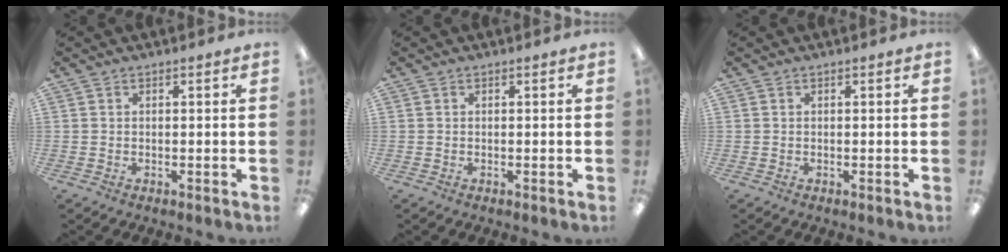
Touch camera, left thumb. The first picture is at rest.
{"total": 0.0}
{"total": 0.0}